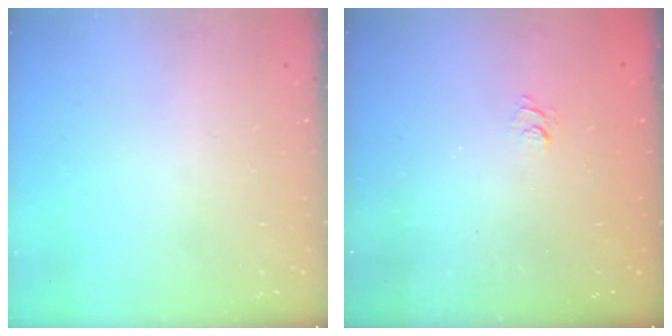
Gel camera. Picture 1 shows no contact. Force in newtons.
{"total": 2.8, "press": 2.5, "slide": 1.3}